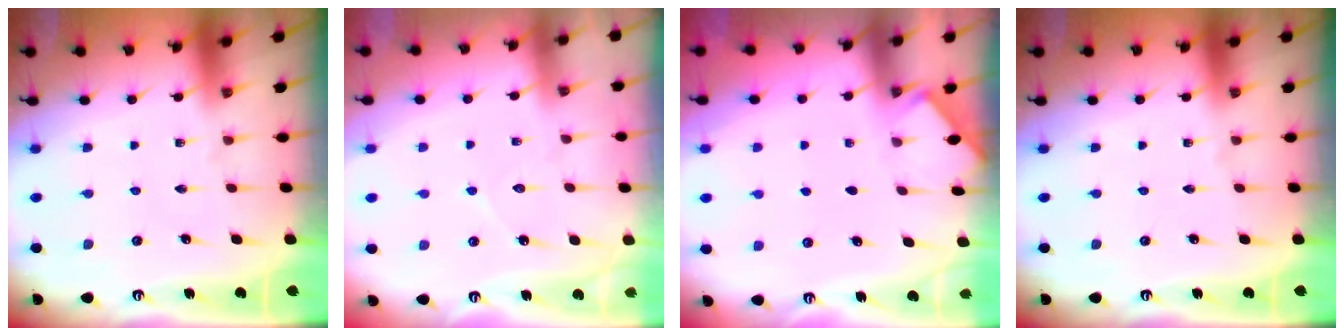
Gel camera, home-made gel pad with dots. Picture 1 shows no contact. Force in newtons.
{"total": 5.2, "press": 5.2, "slide": 0.6}
{"total": 2.0, "press": 2.0, "slide": 0.3}
{"total": 0.0}